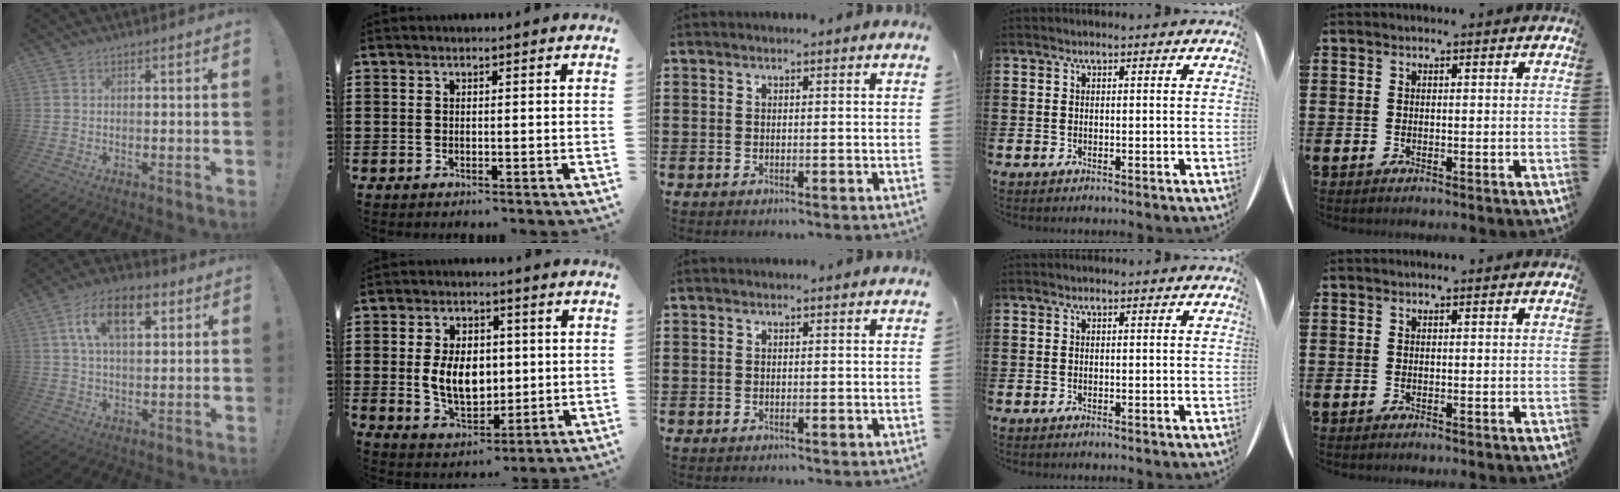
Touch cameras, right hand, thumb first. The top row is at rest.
{"thumb": {"total": 13.0, "force": [4.9, 6.9, 9.9], "torque": [-0.161, 0.009, 0.088]}, "index": {"total": 8.2, "force": [0.4, 5.6, 6.0], "torque": [-0.111, 0.003, 0.001]}}